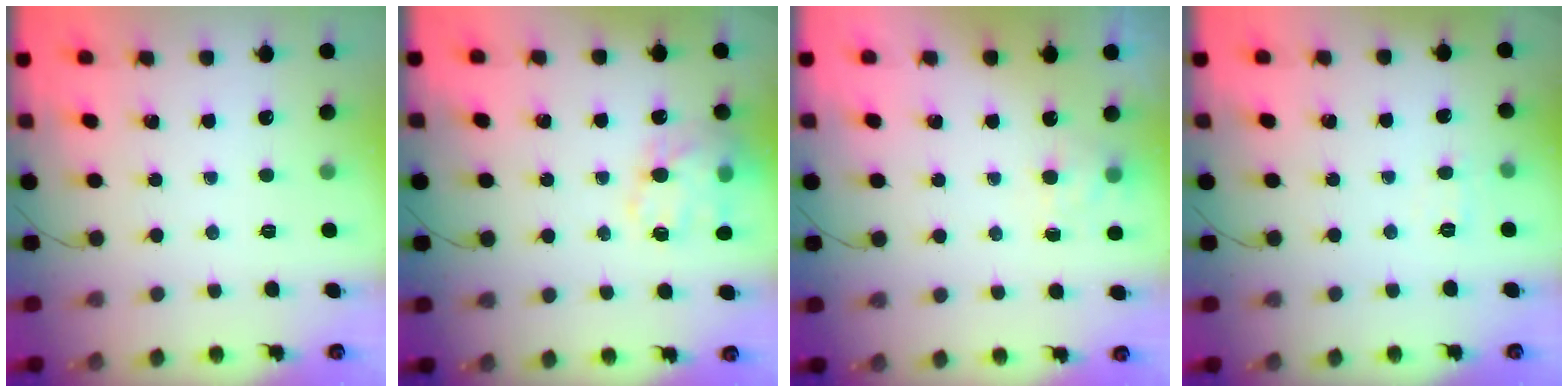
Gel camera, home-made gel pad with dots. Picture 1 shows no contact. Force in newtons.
{"total": 17.1, "press": 16.8, "slide": 2.9}
{"total": 5.7, "press": 5.5, "slide": 1.5}
{"total": 4.2, "press": 4.0, "slide": 1.2}